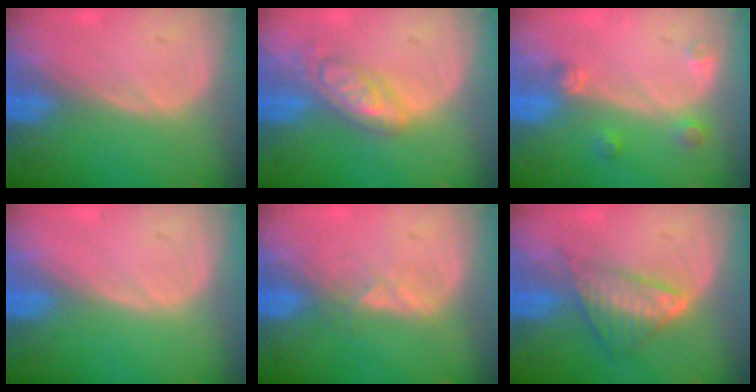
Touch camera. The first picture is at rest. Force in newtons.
{"total": 5.7, "press": 5.0, "slide": 2.8}
{"total": 2.7, "press": 2.6, "slide": 0.4}
{"total": 0.0}
{"total": 2.0, "press": 2.0, "slide": 0.3}
{"total": 6.1, "press": 5.4, "slide": 2.7}